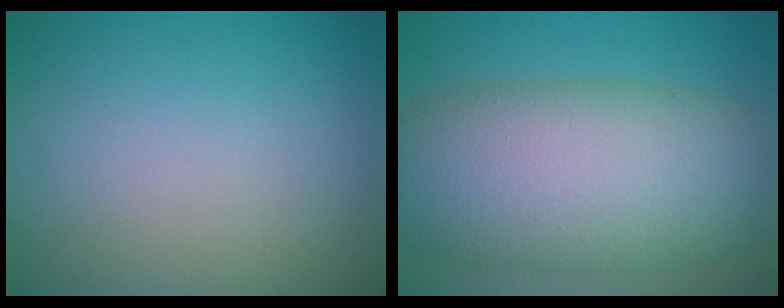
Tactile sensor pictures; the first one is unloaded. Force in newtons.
{"total": 12.1, "press": 12.1, "slide": 0.6}